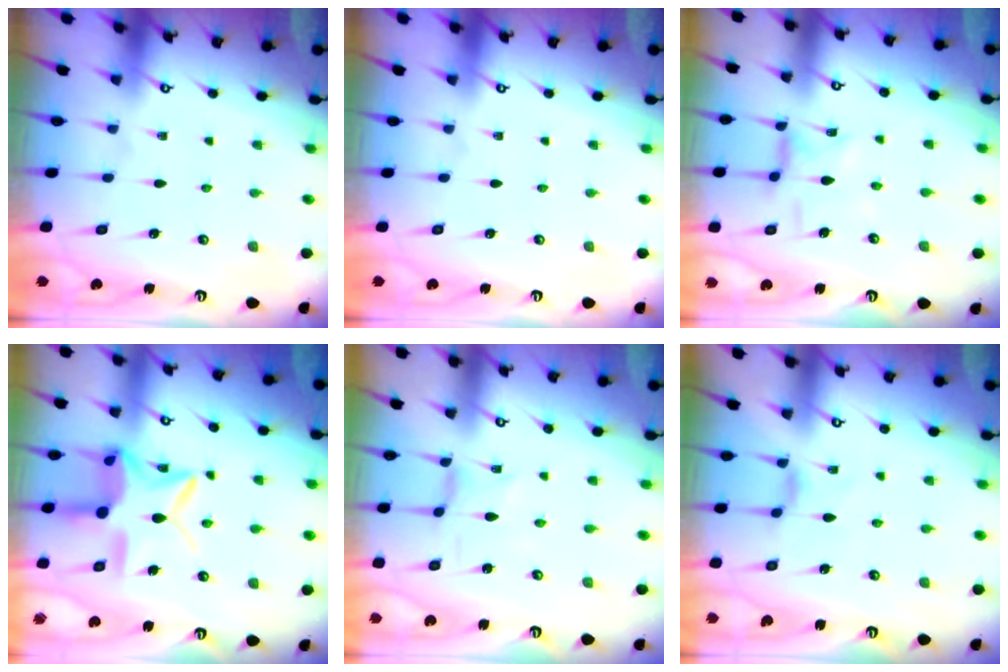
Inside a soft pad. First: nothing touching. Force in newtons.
{"total": 0.0}
{"total": 3.0, "press": 2.9, "slide": 0.4}
{"total": 13.6, "press": 13.6, "slide": 1.1}
{"total": 0.0}
{"total": 2.3, "press": 2.3, "slide": 0.5}